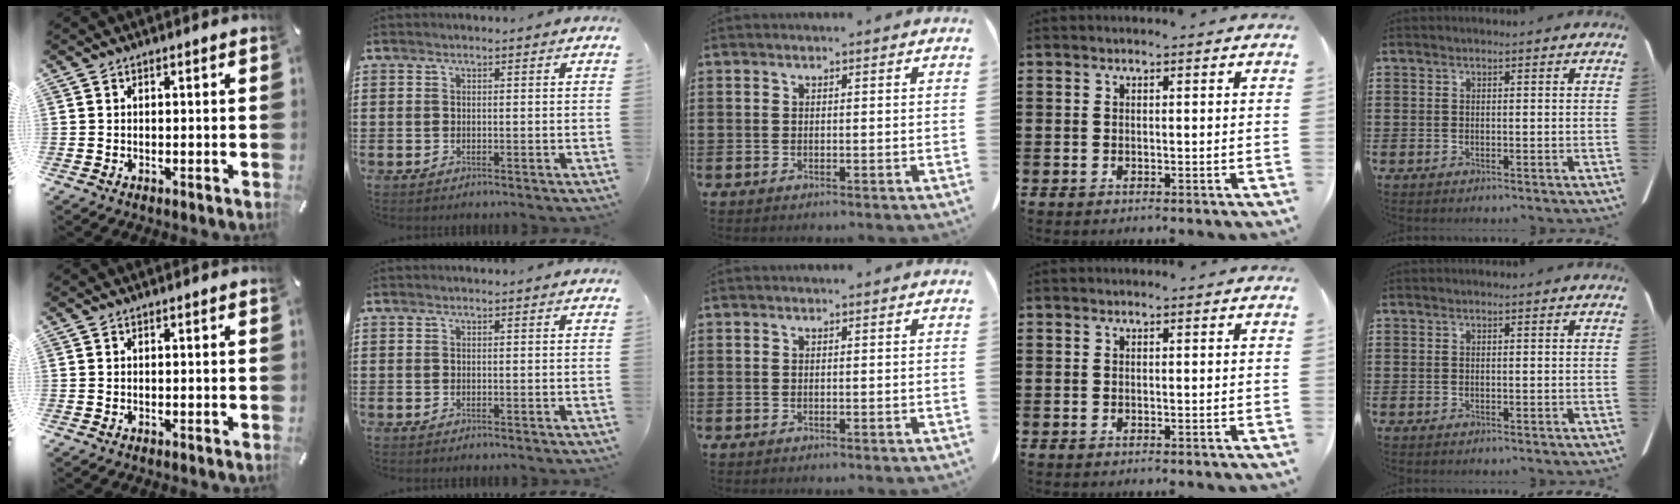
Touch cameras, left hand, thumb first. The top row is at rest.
{}